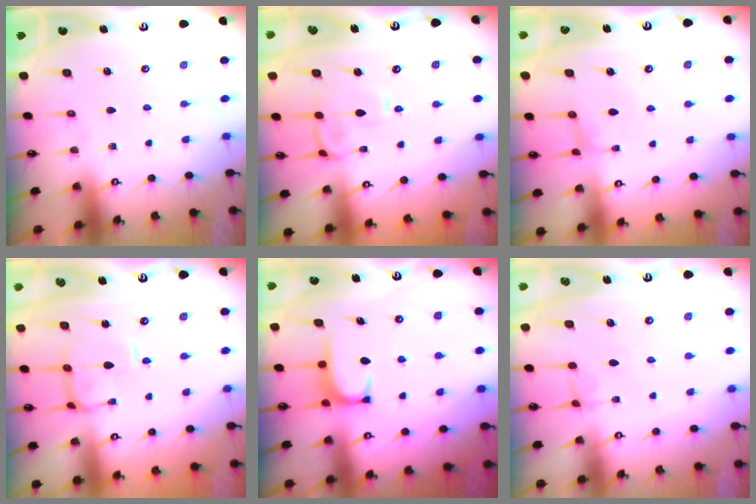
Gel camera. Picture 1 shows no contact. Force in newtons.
{"total": 1.7, "press": 1.5, "slide": 0.6}
{"total": 1.5, "press": 1.3, "slide": 0.8}
{"total": 5.6, "press": 5.5, "slide": 0.9}
{"total": 1.6, "press": 1.5, "slide": 0.5}
{"total": 2.3, "press": 2.2, "slide": 0.3}